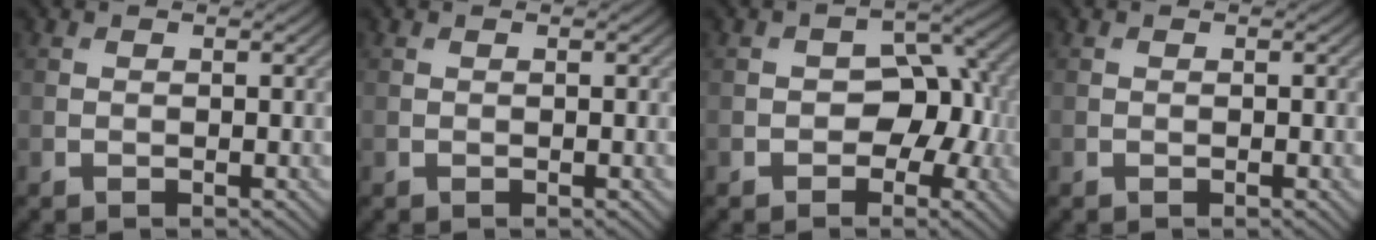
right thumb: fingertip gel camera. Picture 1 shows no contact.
{"total": 0.0}
{"total": 5.8, "force": [-1.4, 4.2, 3.8], "torque": [-0.041, 0.000, -0.030]}
{"total": 0.0}